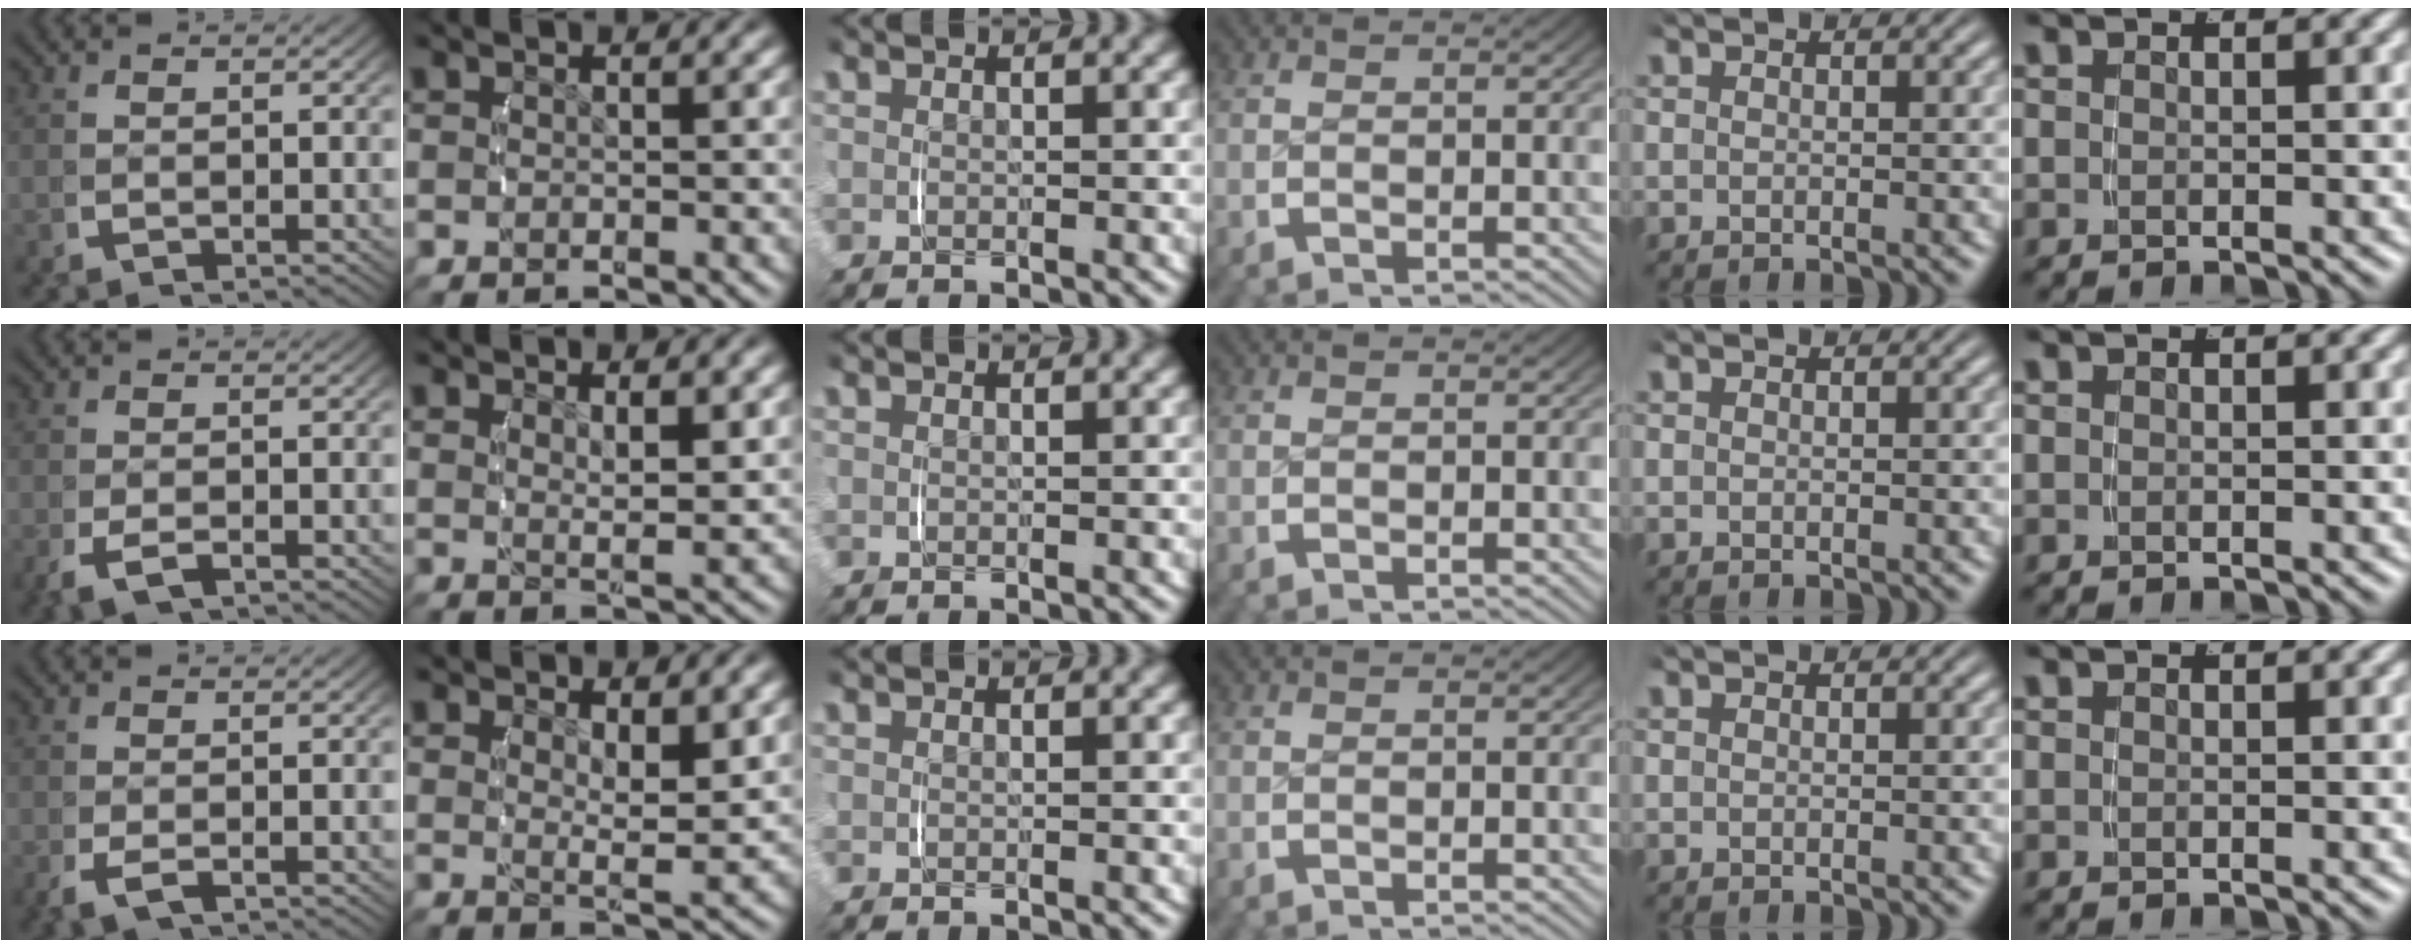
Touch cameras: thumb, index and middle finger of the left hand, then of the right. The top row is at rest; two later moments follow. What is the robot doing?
{"motion": "lift_and_place", "object": "toothpaste"}